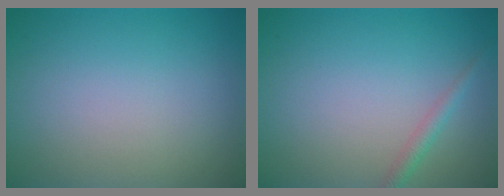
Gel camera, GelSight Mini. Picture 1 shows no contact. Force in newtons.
{"total": 1.3, "press": 1.3, "slide": 0.1}